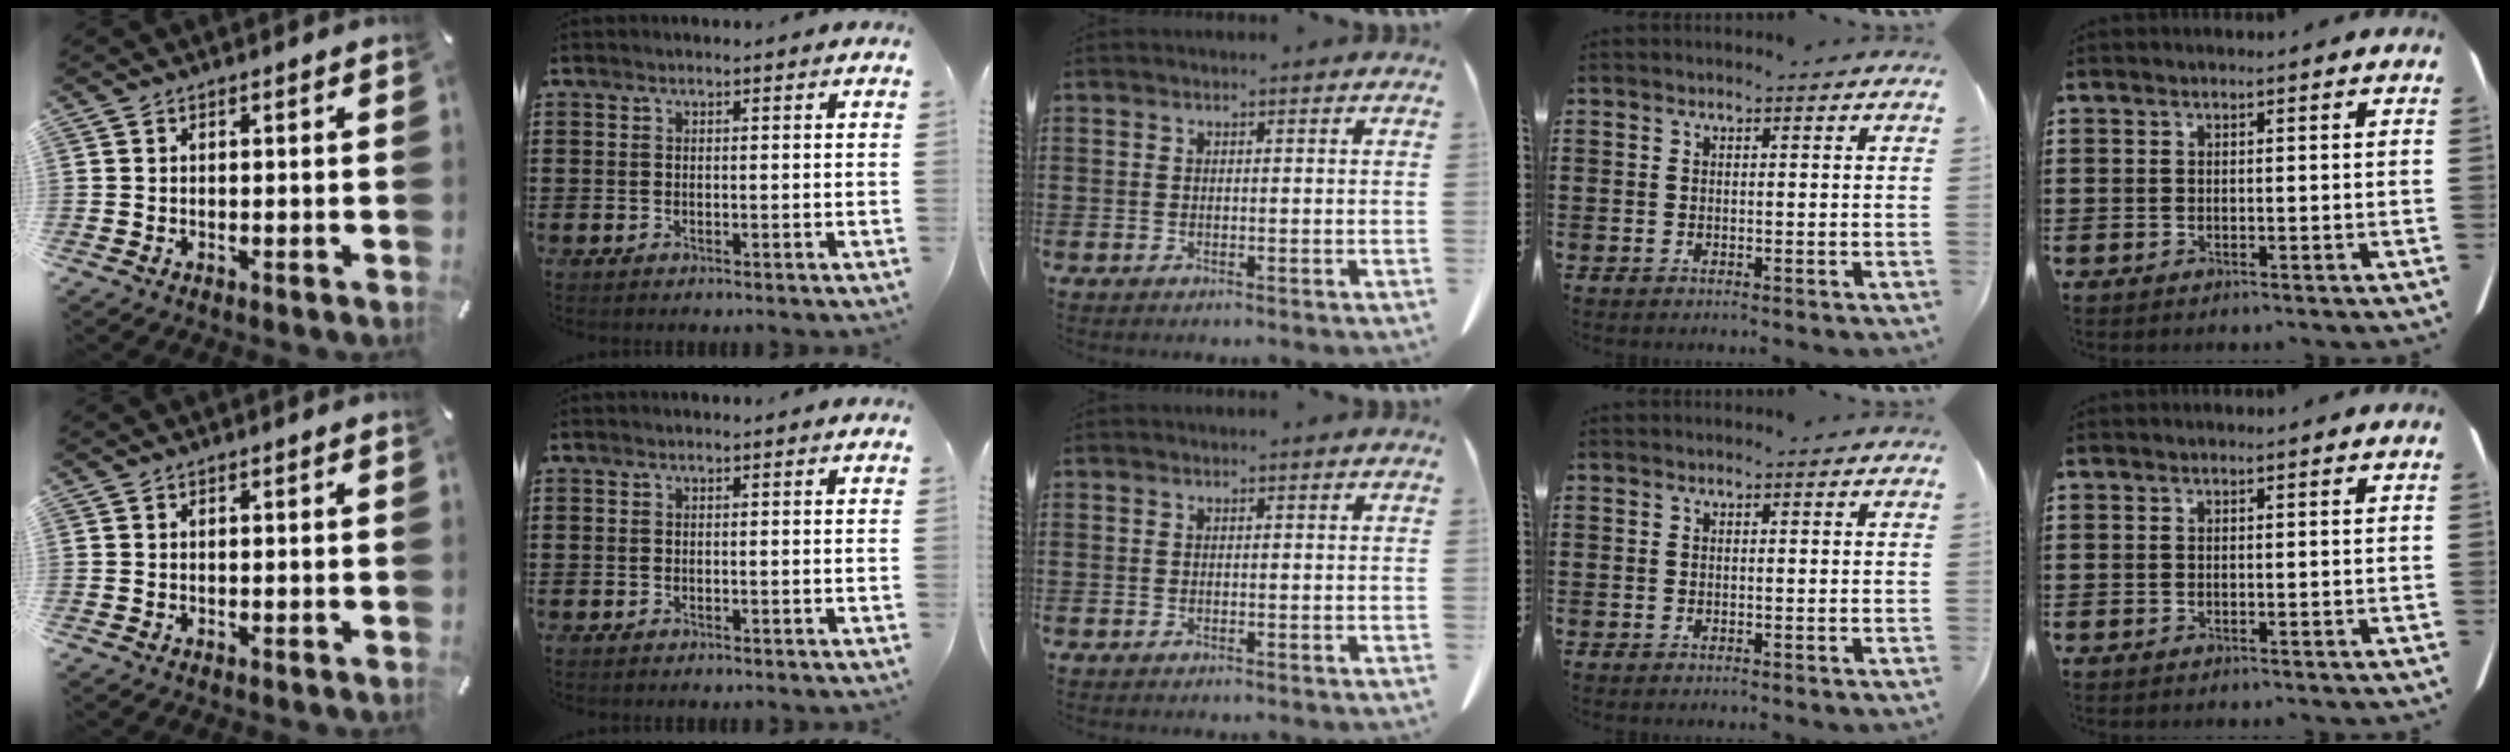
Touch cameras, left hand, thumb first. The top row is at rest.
{}